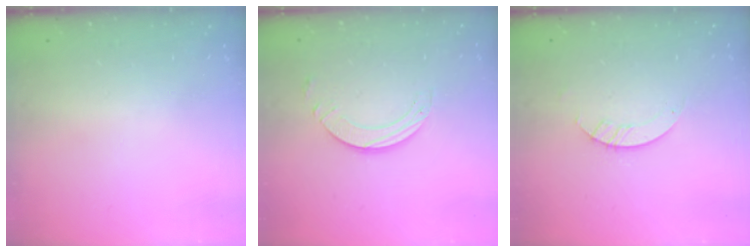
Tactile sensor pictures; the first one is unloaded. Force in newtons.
{"total": 4.3, "press": 4.3, "slide": 0.1}
{"total": 2.8, "press": 2.8, "slide": 0.2}